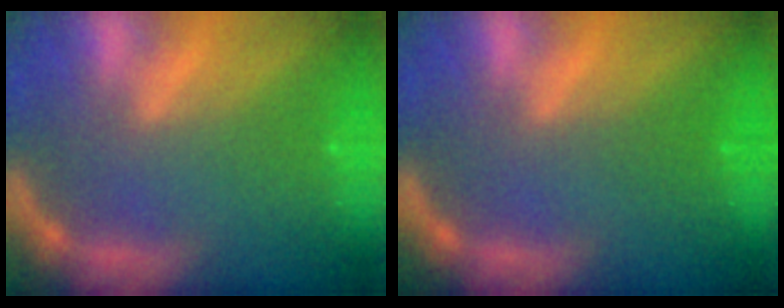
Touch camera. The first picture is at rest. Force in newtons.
{"total": 1.0}